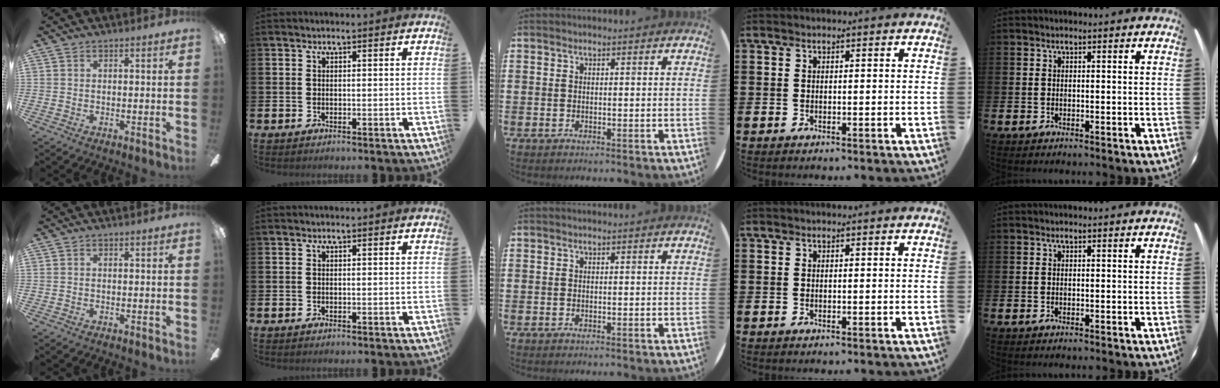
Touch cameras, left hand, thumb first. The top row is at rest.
{}